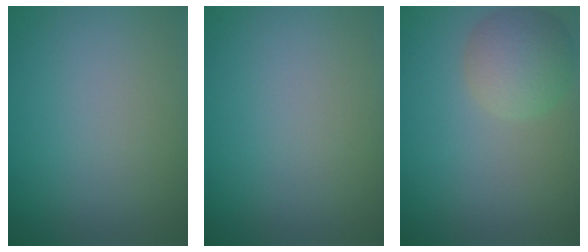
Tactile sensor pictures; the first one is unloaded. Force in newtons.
{"total": 0.0}
{"total": 4.1, "press": 4.1, "slide": 0.4}